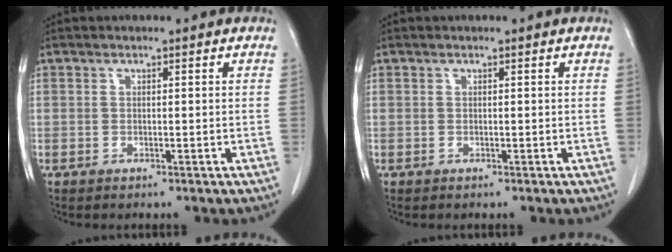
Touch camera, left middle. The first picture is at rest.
{"total": 0.0}